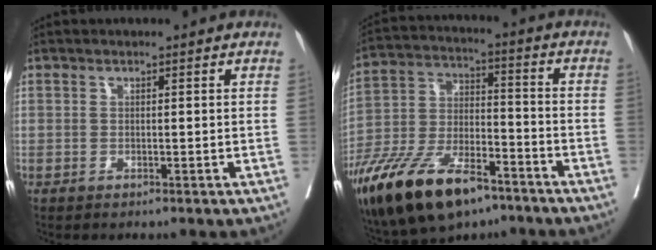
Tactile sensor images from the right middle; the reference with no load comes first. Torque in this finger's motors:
{"motor_torque": [1.30, -0.84, 1.05, 0.21]}